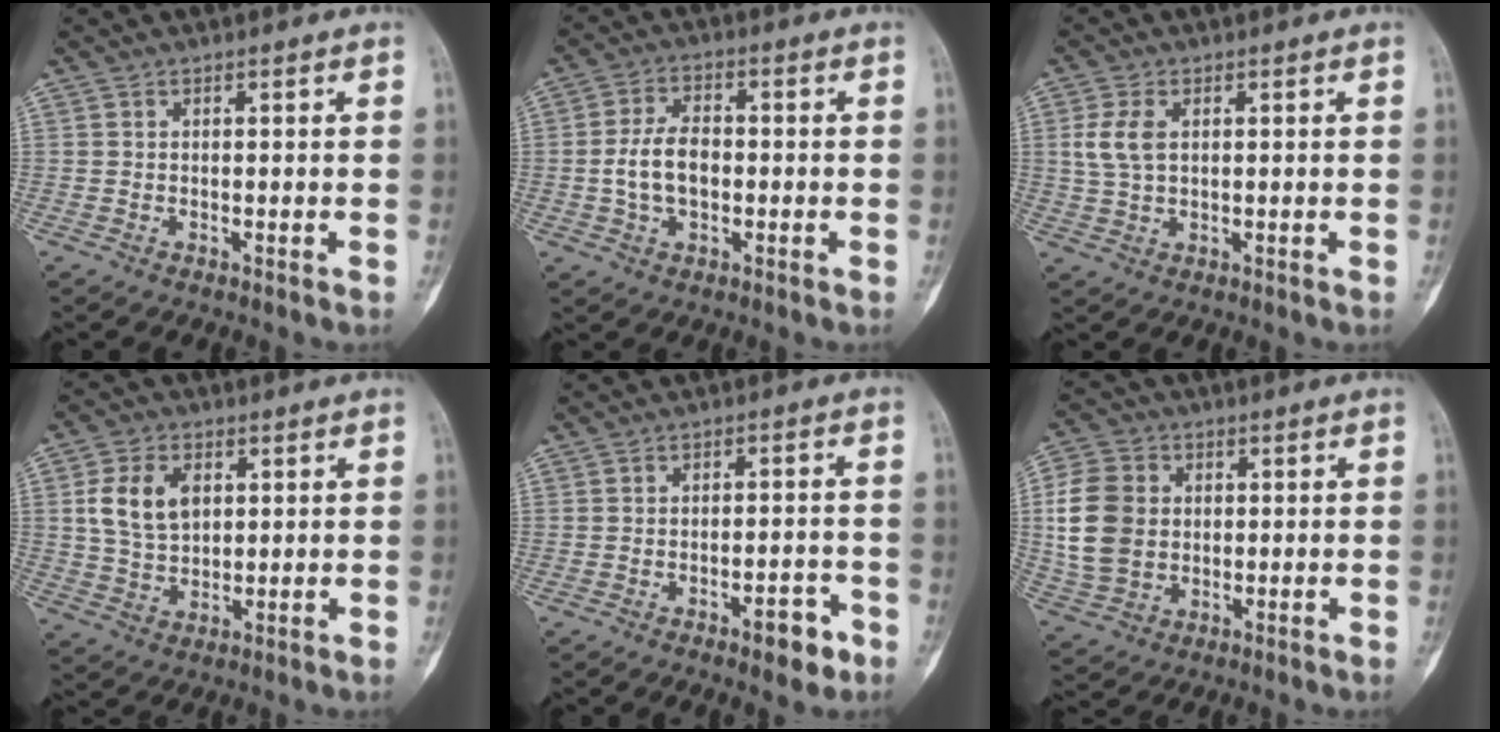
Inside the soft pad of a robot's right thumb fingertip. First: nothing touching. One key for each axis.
{"total": 7.3, "fx": -0.9, "fy": 4.6, "fz": 5.7, "tx": -0.099, "ty": 0.012, "tz": -0.019}
{"total": 5.2, "fx": 1.2, "fy": 3.0, "fz": 4.0, "tx": -0.091, "ty": 0.004, "tz": 0.027}
{"total": 9.5, "fx": 2.4, "fy": 6.6, "fz": 6.5, "tx": -0.110, "ty": -0.004, "tz": 0.049}
{"total": 5.6, "fx": -3.2, "fy": 2.3, "fz": 4.1, "tx": -0.039, "ty": 0.022, "tz": -0.039}
{"total": 12.4, "fx": 1.0, "fy": 9.9, "fz": 7.4, "tx": -0.132, "ty": 0.008, "tz": 0.021}